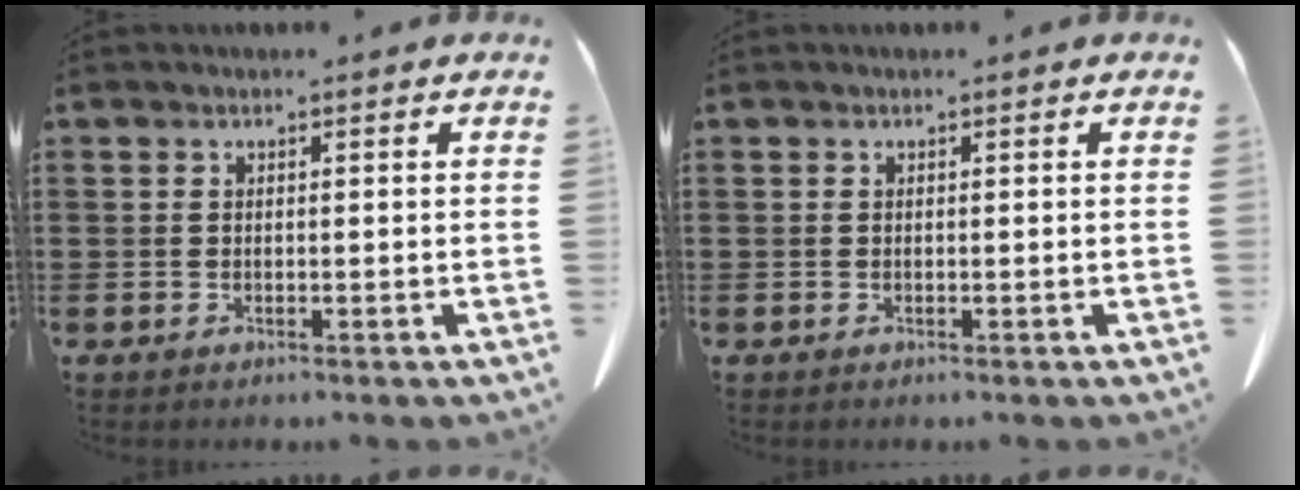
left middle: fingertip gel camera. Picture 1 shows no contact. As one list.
[{"total": 0.0}]